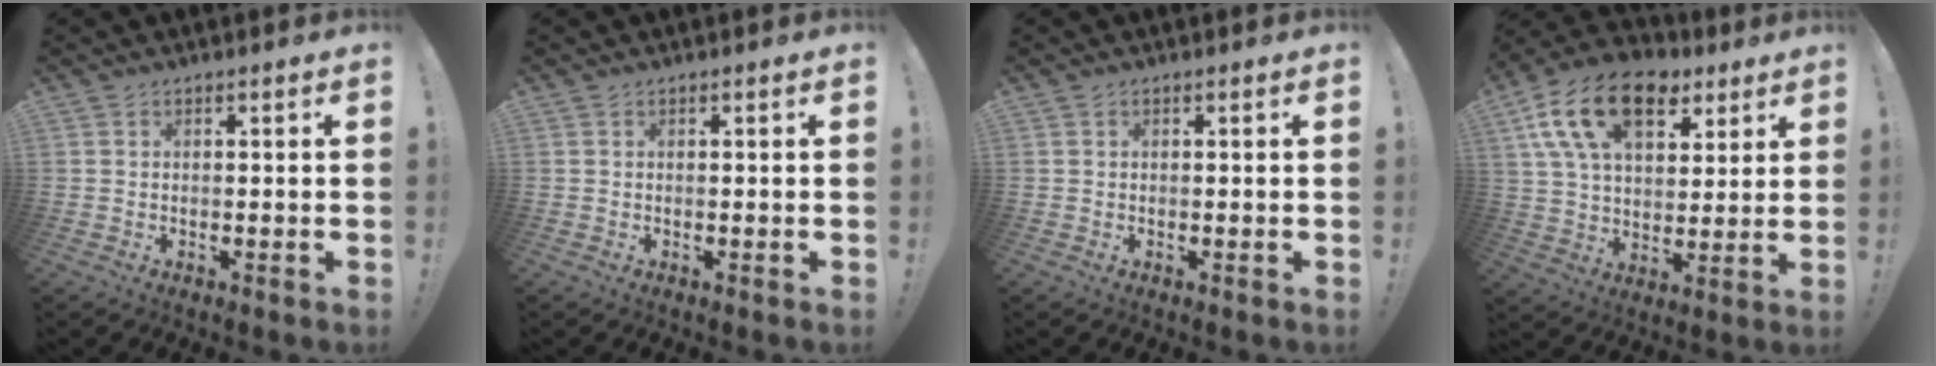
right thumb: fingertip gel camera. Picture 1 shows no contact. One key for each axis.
{"total": 0.0}
{"total": 0.0}
{"total": 19.8, "fx": 9.6, "fy": 11.8, "fz": 12.6, "tx": -0.203, "ty": -0.038, "tz": 0.173}